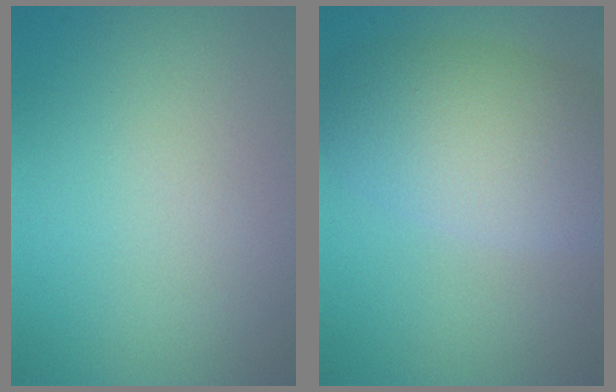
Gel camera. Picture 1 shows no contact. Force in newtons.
{"total": 7.5, "press": 7.5, "slide": 0.2}